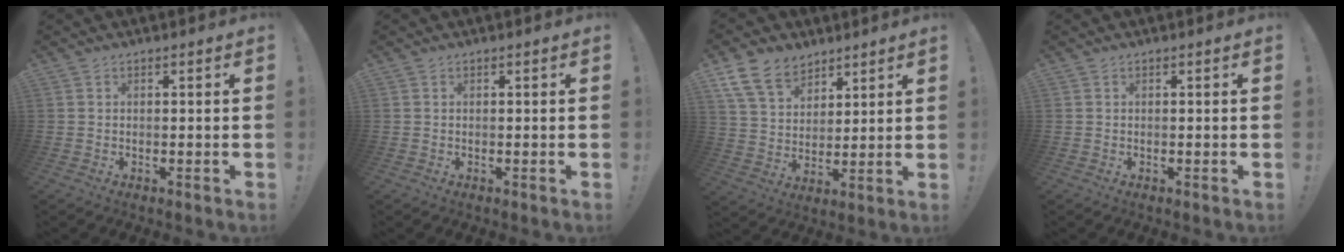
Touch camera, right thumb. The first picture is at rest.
{"total": 0.0}
{"total": 12.7, "force": [8.6, 8.1, 4.7], "torque": [-0.094, -0.048, 0.169]}
{"total": 0.0}